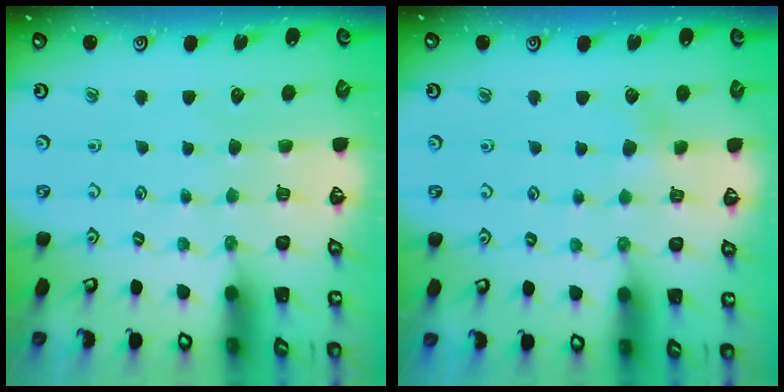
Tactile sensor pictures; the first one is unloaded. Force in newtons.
{"total": 2.2, "press": 2.1, "slide": 0.5}